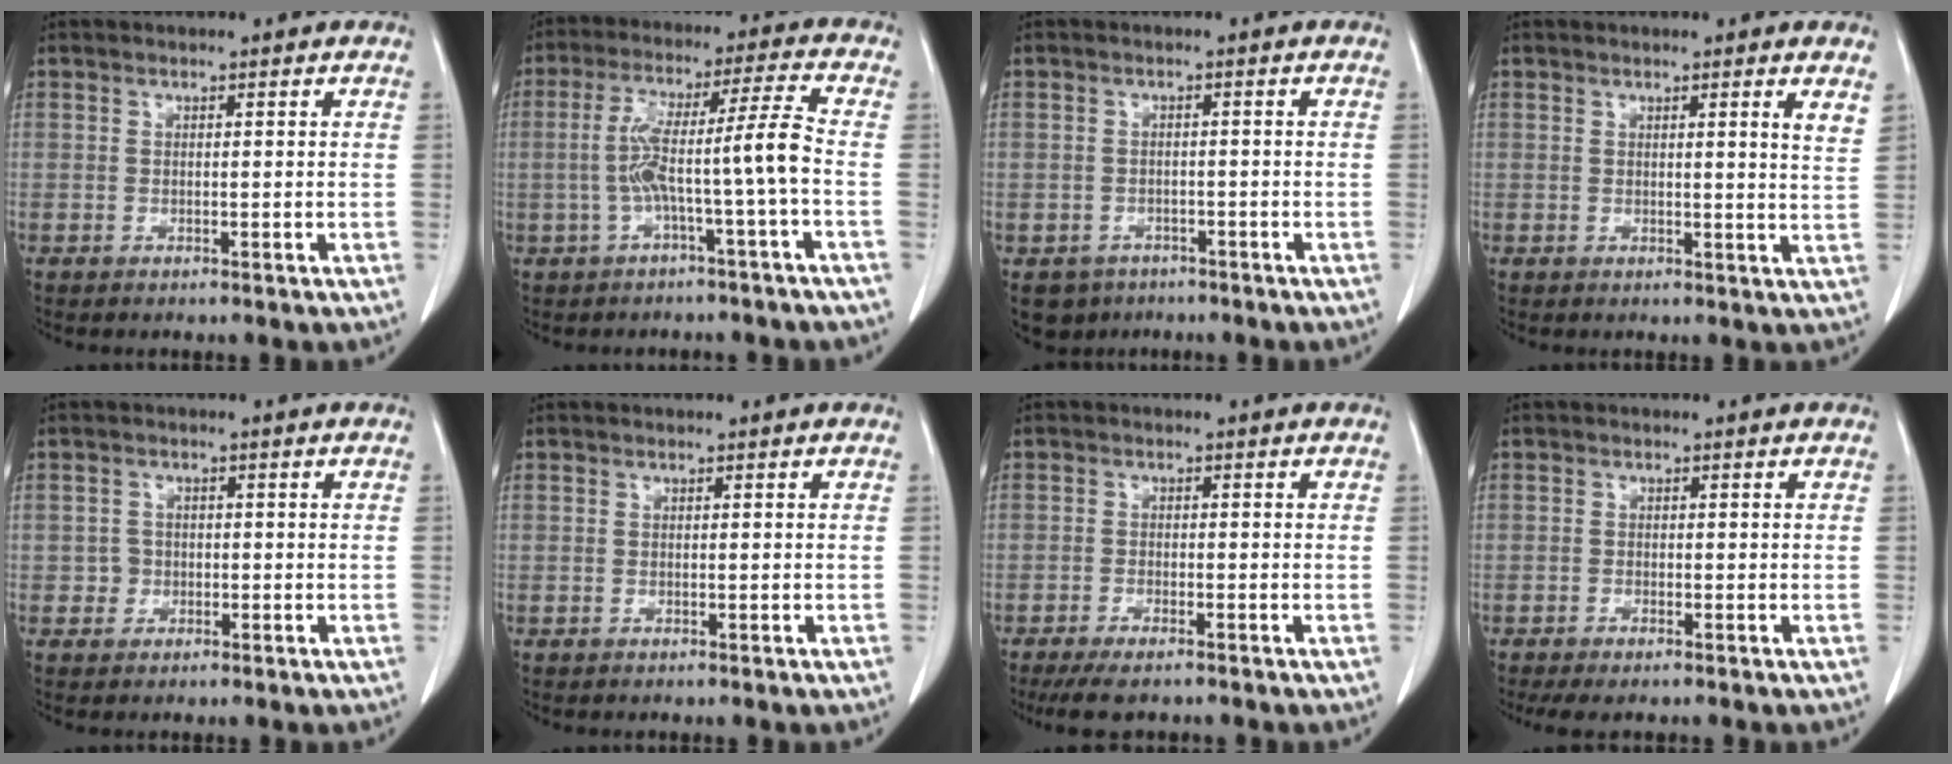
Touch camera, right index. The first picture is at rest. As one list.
[{"total": 8.7, "force": [-1.8, -1.4, 8.4], "torque": [-0.160, 0.032, -0.026]}, {"total": 4.1, "force": [-2.6, 3.1, 0.3], "torque": [-0.002, 0.006, -0.037]}, {"total": 3.3, "force": [2.3, -0.4, 2.4], "torque": [-0.032, -0.014, 0.021]}, {"total": 1.8, "force": [-0.4, 1.7, 0.2], "torque": [0.006, 0.008, -0.010]}, {"total": 0.0}, {"total": 5.1, "force": [-4.1, 1.0, 2.8], "torque": [-0.047, -0.011, -0.068]}, {"total": 2.9, "force": [-2.2, 0.6, 1.8], "torque": [-0.029, -0.008, -0.036]}]